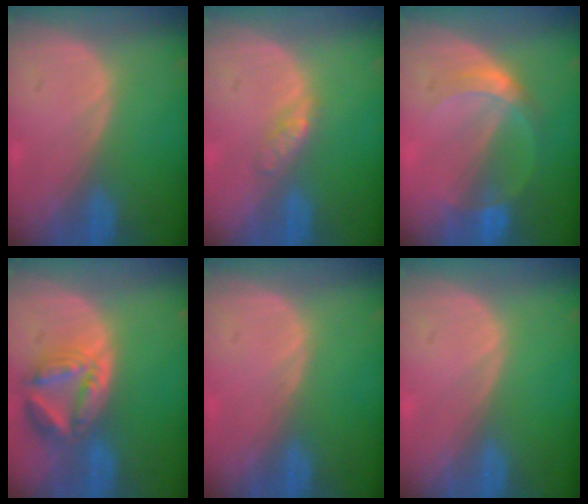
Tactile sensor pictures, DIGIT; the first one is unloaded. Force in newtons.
{"total": 2.4, "press": 2.4, "slide": 0.2}
{"total": 5.1, "press": 4.8, "slide": 1.8}
{"total": 8.0, "press": 7.1, "slide": 3.7}
{"total": 0.0}
{"total": 0.0}